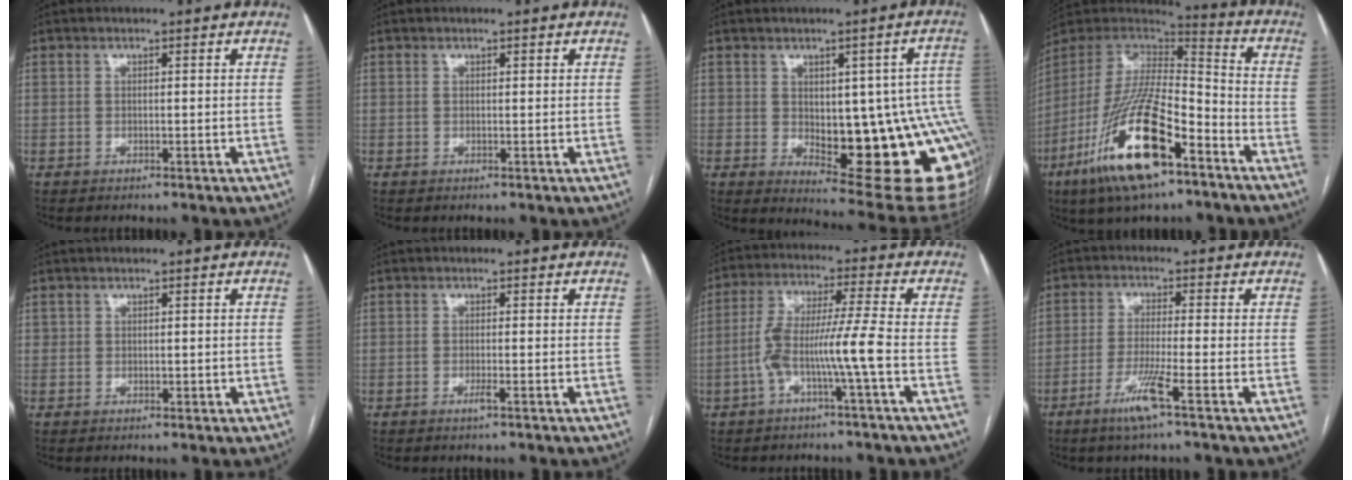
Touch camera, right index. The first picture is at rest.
{"total": 0.0}
{"total": 20.2, "force": [-2.9, 6.8, 18.8], "torque": [-0.152, 0.012, -0.010]}
{"total": 22.0, "force": [-11.6, 6.2, 17.6], "torque": [-0.356, -0.035, -0.210]}
{"total": 1.1, "force": [0.2, 0.9, 0.5], "torque": [-0.006, 0.002, 0.006]}
{"total": 1.1, "force": [-0.6, -0.2, 0.9], "torque": [-0.020, -0.002, -0.011]}
{"total": 8.6, "force": [-2.9, -0.9, 8.1], "torque": [-0.164, 0.020, -0.055]}
{"total": 6.1, "force": [-3.3, -0.8, 5.1], "torque": [-0.098, -0.015, -0.067]}